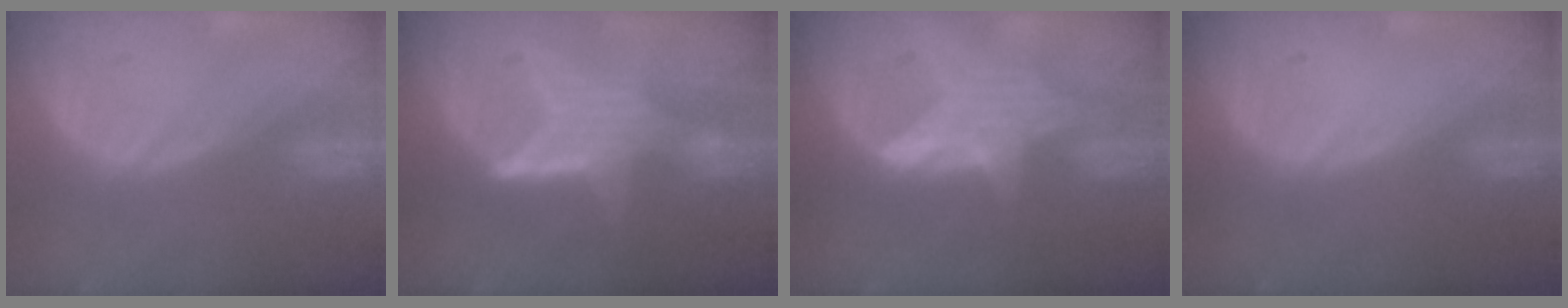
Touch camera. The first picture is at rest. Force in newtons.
{"total": 6.7, "press": 6.1, "slide": 2.8}
{"total": 5.9, "press": 5.8, "slide": 0.8}
{"total": 0.0}